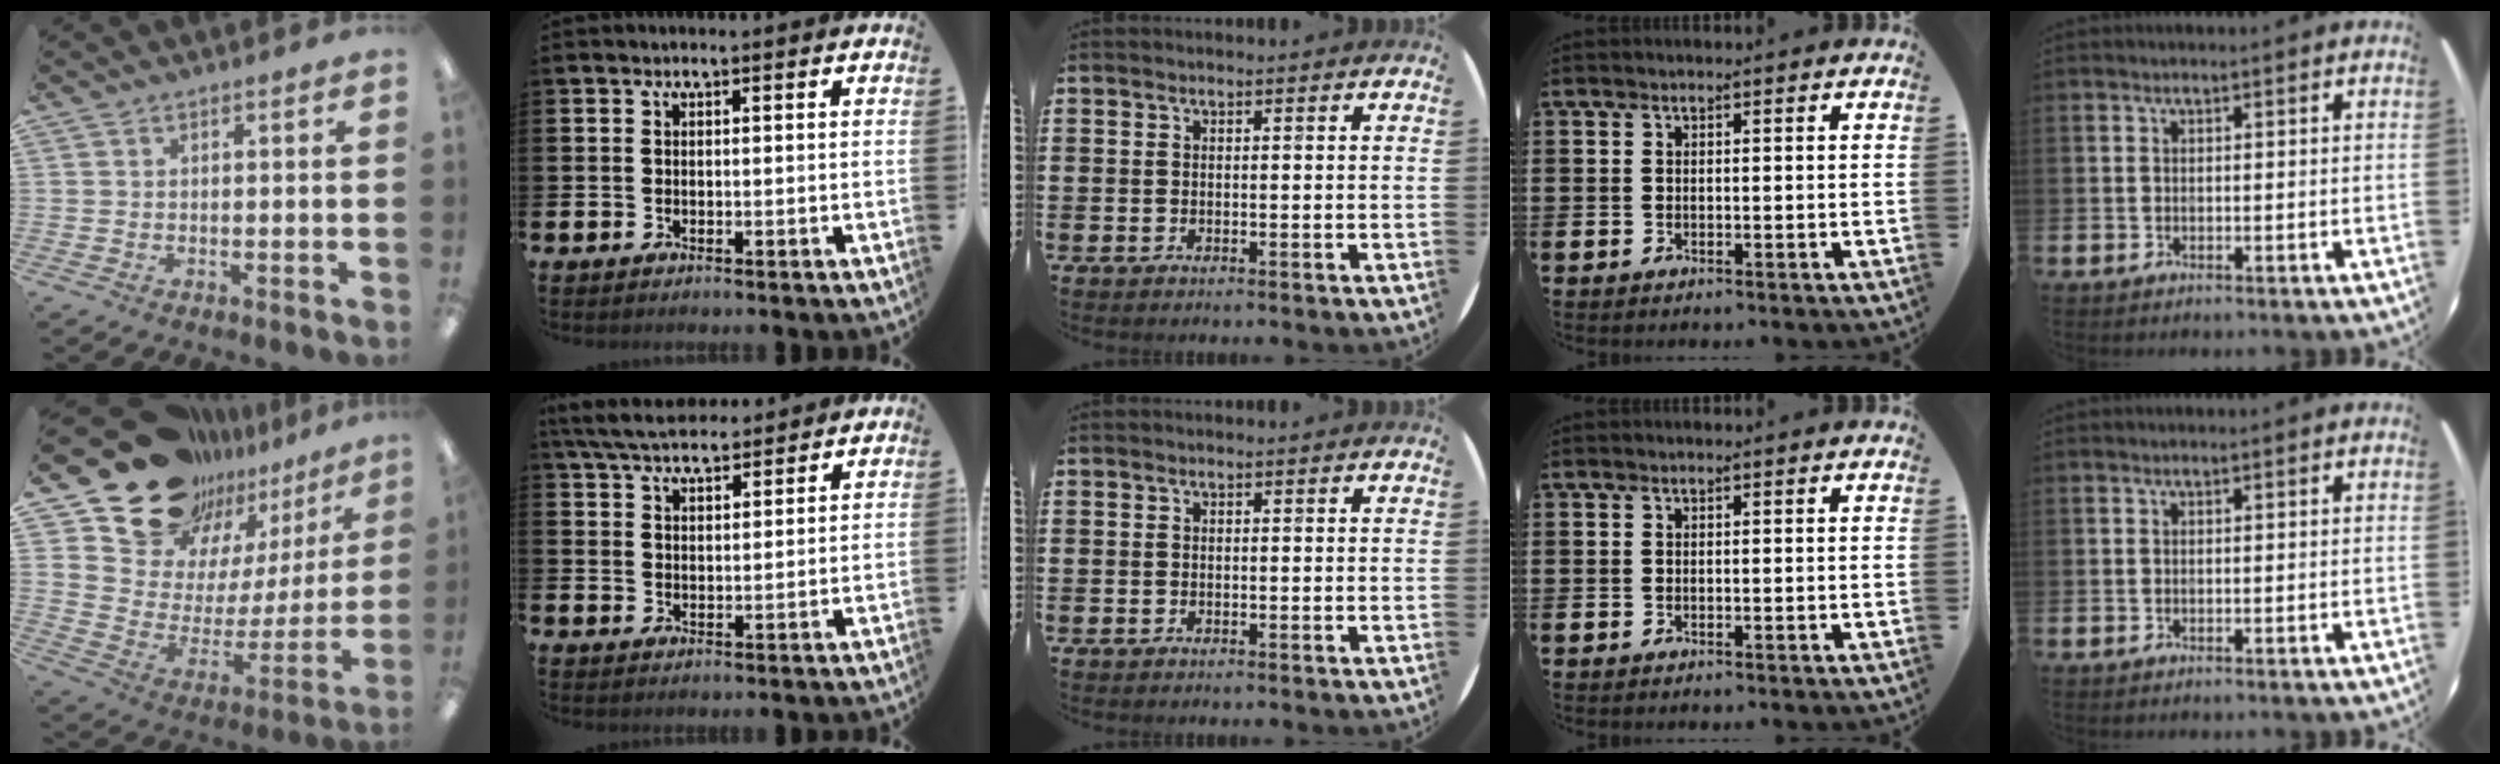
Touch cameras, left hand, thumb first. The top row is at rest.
{"thumb": {"total": 22.8, "force": [18.4, 11.9, 6.5], "torque": [-0.129, -0.132, 0.345]}, "index": {"total": 5.9, "force": [5.5, 1.3, 1.6], "torque": [-0.055, -0.018, 0.102]}}